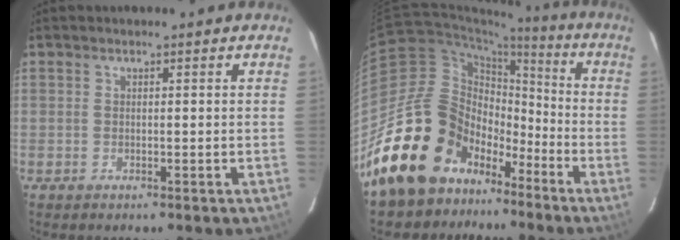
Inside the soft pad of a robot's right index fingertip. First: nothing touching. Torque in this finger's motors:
{"motor_torque": [0.37, -0.76, 0.29, -0.06]}